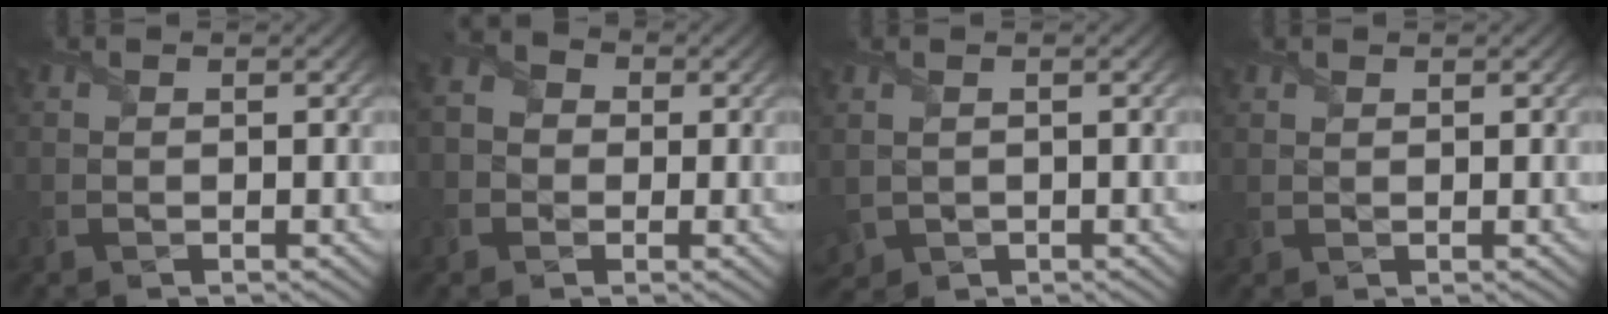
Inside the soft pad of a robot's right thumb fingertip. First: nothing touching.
{"total": 3.7, "force": [-0.5, 3.4, 1.3], "torque": [-0.038, 0.006, -0.019]}
{"total": 1.8, "force": [0.3, 1.5, 0.9], "torque": [-0.044, -0.007, 0.008]}
{"total": 0.8, "force": [0.7, 0.3, 0.0], "torque": [-0.002, 0.000, 0.017]}